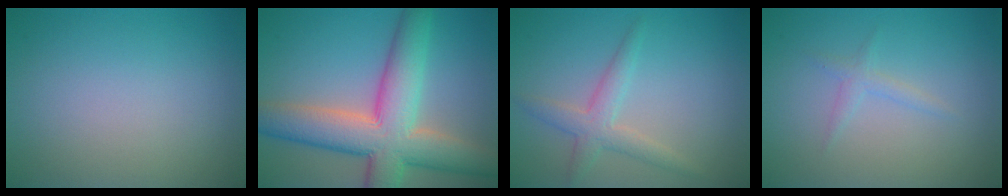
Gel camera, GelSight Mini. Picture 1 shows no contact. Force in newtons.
{"total": 10.2, "press": 10.2, "slide": 0.8}
{"total": 2.7, "press": 2.7, "slide": 0.2}
{"total": 1.2, "press": 1.2, "slide": 0.1}